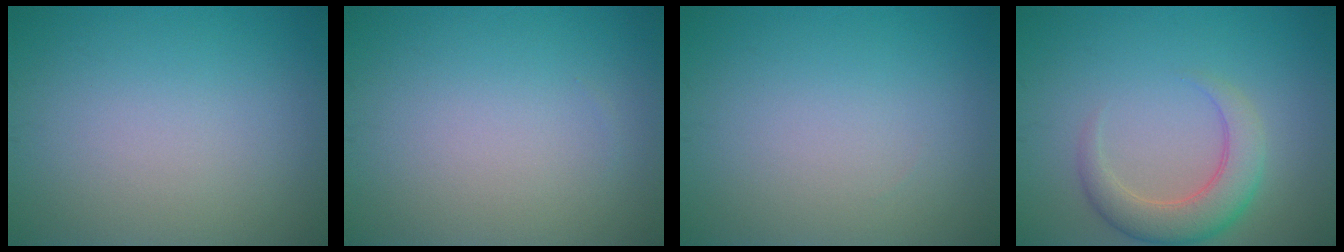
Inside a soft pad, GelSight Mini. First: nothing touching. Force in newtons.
{"total": 0.0}
{"total": 0.0}
{"total": 5.4, "press": 5.4, "slide": 0.1}